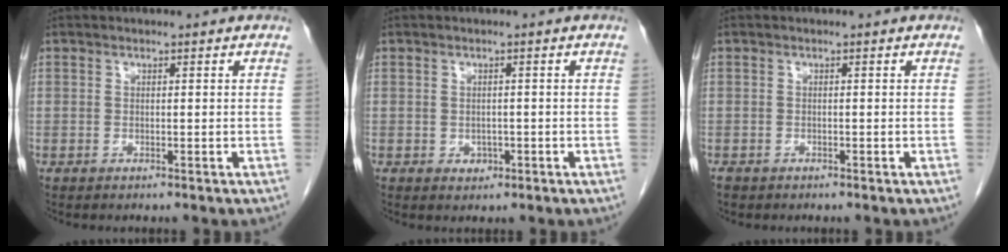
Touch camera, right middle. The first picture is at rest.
{"total": 1.5, "force": [-0.4, 1.2, 0.7], "torque": [-0.008, 0.003, 0.000]}
{"total": 1.0, "force": [-0.7, 0.6, 0.2], "torque": [-0.005, 0.001, -0.013]}